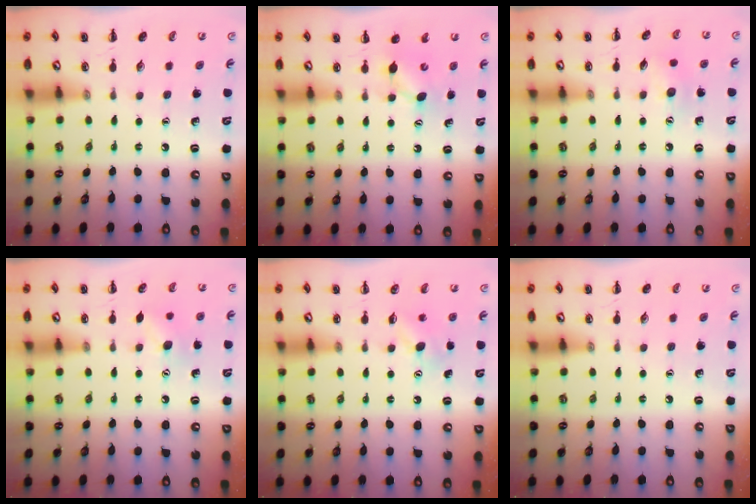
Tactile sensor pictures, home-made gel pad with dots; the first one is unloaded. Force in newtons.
{"total": 5.5, "press": 5.4, "slide": 1.1}
{"total": 7.2, "press": 7.1, "slide": 1.3}
{"total": 7.0, "press": 6.8, "slide": 1.7}
{"total": 3.9, "press": 3.7, "slide": 1.1}
{"total": 0.0}